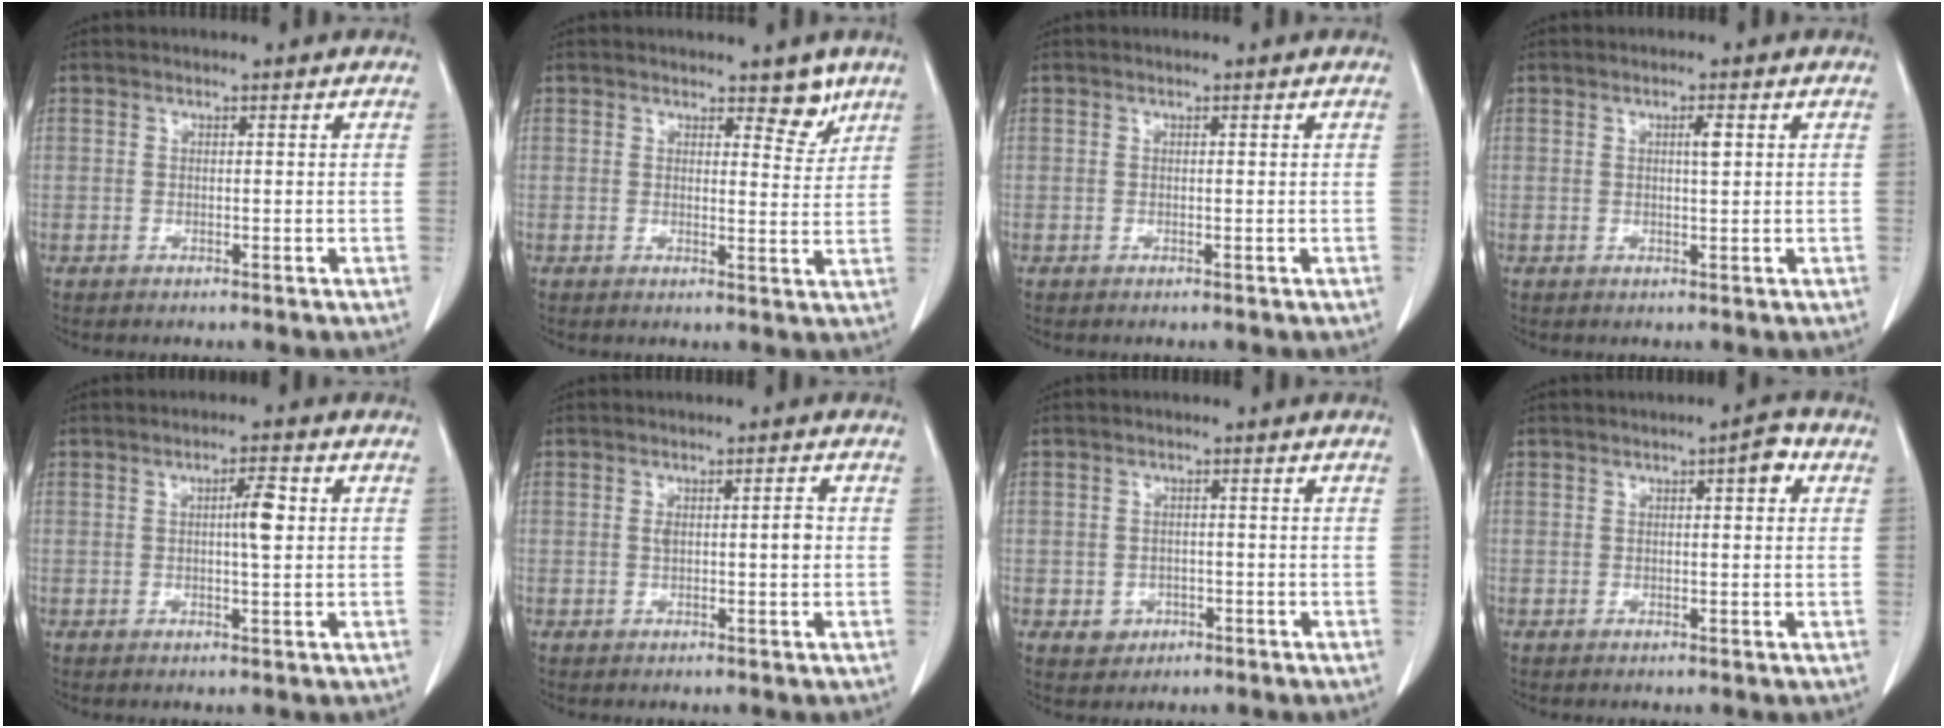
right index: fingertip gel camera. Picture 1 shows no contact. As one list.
[{"total": 2.7, "force": [2.2, 0.6, 1.4], "torque": [-0.017, -0.014, 0.031]}, {"total": 0.0}, {"total": 1.7, "force": [0.5, 0.2, 1.6], "torque": [-0.028, 0.002, 0.007]}, {"total": 3.7, "force": [0.5, 0.4, 3.6], "torque": [-0.059, 0.001, 0.006]}, {"total": 3.0, "force": [0.2, 0.7, 2.9], "torque": [-0.049, 0.007, 0.005]}, {"total": 2.8, "force": [-1.0, 2.6, 0.6], "torque": [-0.001, 0.008, -0.007]}, {"total": 3.0, "force": [1.1, 0.8, 2.7], "torque": [-0.033, 0.008, 0.011]}]